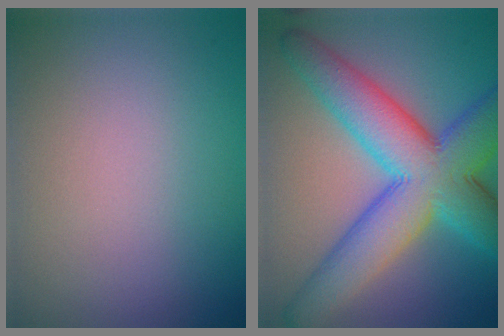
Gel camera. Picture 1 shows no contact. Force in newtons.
{"total": 11.0, "press": 11.0, "slide": 0.1}